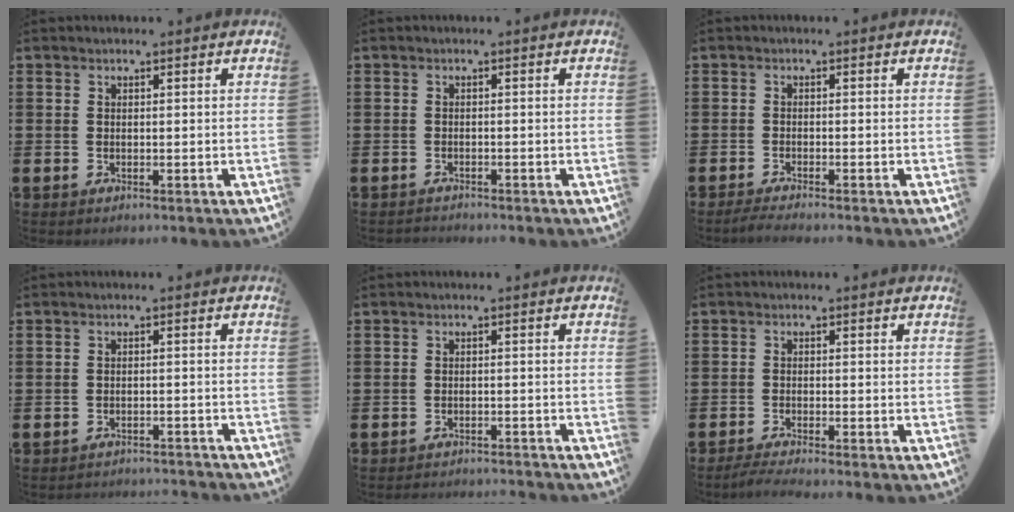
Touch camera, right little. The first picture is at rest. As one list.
[{"total": 0.7, "force": [-0.6, 0.0, -0.1], "torque": [-0.001, 0.000, -0.014]}, {"total": 1.3, "force": [-1.0, 0.0, 0.8], "torque": [-0.011, -0.001, -0.020]}, {"total": 1.6, "force": [-1.6, -0.1, -0.1], "torque": [-0.002, 0.005, -0.034]}, {"total": 1.4, "force": [-1.4, -0.1, 0.0], "torque": [-0.002, 0.004, -0.029]}, {"total": 1.7, "force": [-1.4, 0.0, 1.0], "torque": [-0.016, 0.002, -0.027]}]